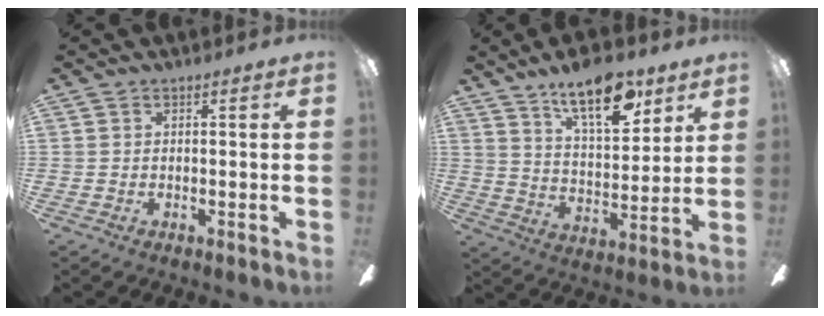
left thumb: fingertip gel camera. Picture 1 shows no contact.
{"total": 15.9, "force": [10.8, 6.5, 9.8], "torque": [-0.148, -0.055, 0.181]}